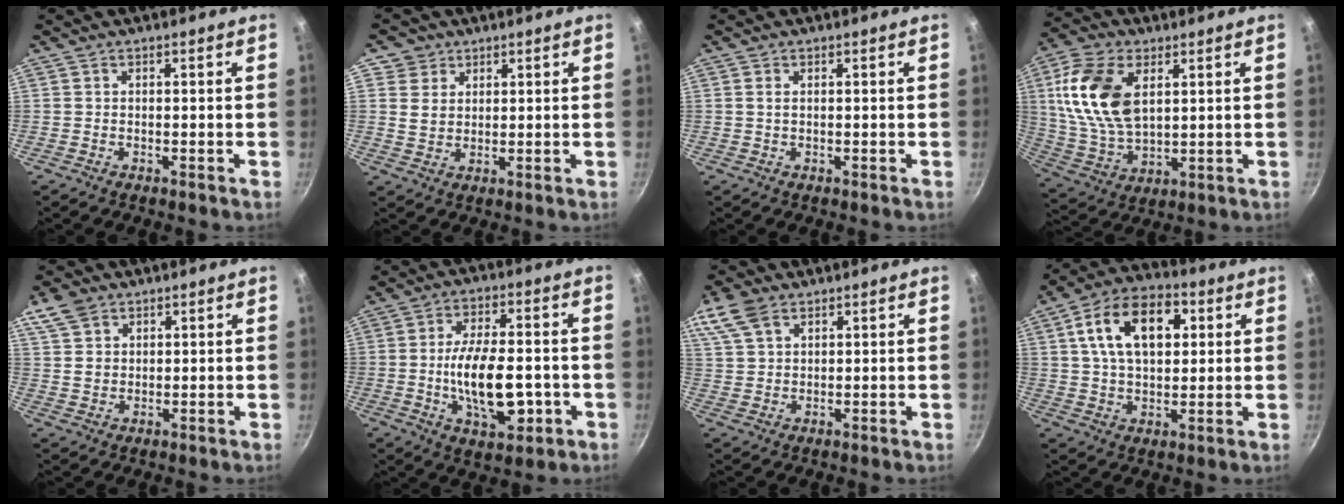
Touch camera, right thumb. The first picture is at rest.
{"total": 4.6, "force": [2.3, 3.9, 0.7], "torque": [0.023, -0.003, 0.037]}
{"total": 0.8, "force": [0.1, 0.4, 0.7], "torque": [-0.015, 0.000, 0.001]}
{"total": 16.3, "force": [4.4, 9.5, 12.5], "torque": [-0.233, -0.009, 0.091]}
{"total": 6.4, "force": [3.6, 4.4, 2.9], "torque": [-0.042, -0.008, 0.071]}
{"total": 14.6, "force": [-2.8, 7.2, 12.4], "torque": [-0.188, 0.017, -0.037]}
{"total": 8.3, "force": [4.9, 4.8, 4.7], "torque": [-0.094, 0.007, 0.098]}
{"total": 15.8, "force": [4.5, 9.7, 11.6], "torque": [-0.171, 0.010, 0.067]}